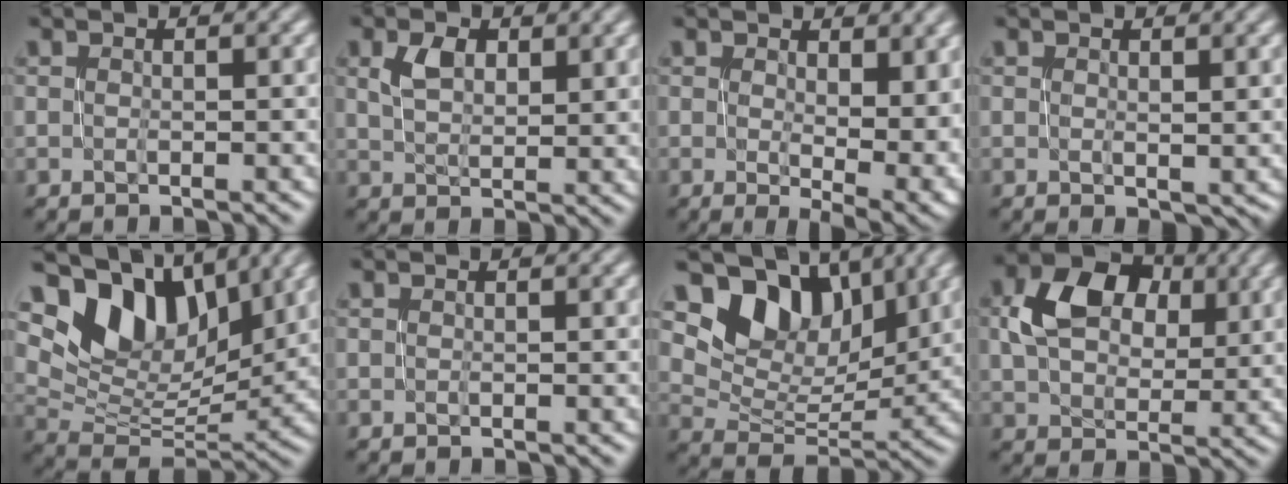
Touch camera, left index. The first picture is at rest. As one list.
[{"total": 3.5, "force": [1.8, 1.9, 2.3], "torque": [-0.043, 0.006, 0.035]}, {"total": 8.0, "force": [0.5, 4.3, 6.8], "torque": [-0.089, -0.009, 0.015]}, {"total": 1.1, "force": [0.3, 0.4, 1.0], "torque": [-0.015, 0.003, 0.007]}, {"total": 10.7, "force": [6.7, 6.0, 5.9], "torque": [-0.101, 0.004, 0.123]}, {"total": 0.0}, {"total": 8.9, "force": [6.0, 5.3, 4.0], "torque": [-0.061, -0.001, 0.105]}, {"total": 7.9, "force": [2.7, 5.5, 5.0], "torque": [-0.097, 0.008, 0.047]}]